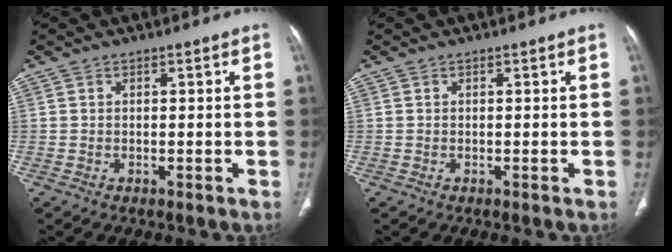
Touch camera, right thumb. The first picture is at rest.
{"total": 0.0}